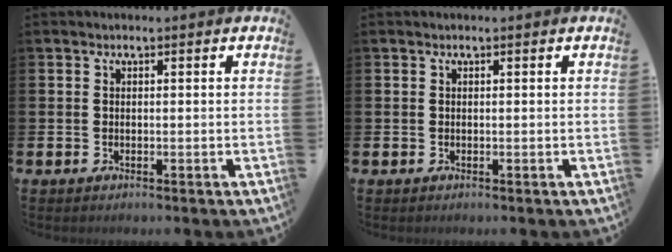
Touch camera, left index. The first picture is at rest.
{"total": 0.0}